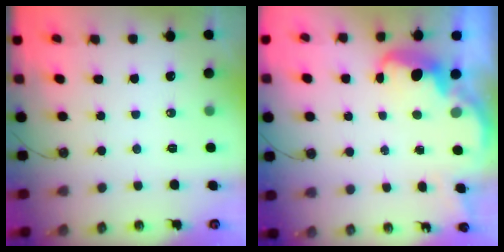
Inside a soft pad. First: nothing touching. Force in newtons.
{"total": 3.9, "press": 3.8, "slide": 0.6}